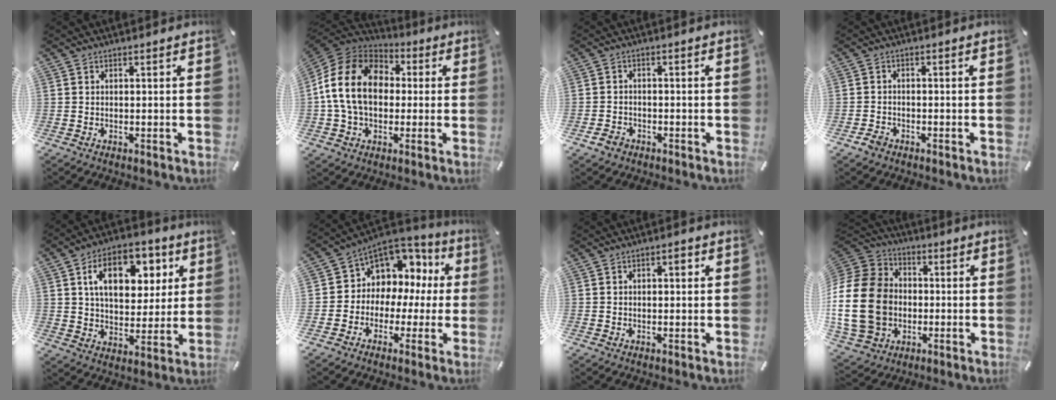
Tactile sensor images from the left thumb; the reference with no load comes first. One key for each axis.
{"total": 17.3, "fx": 0.1, "fy": 13.5, "fz": 10.8, "tx": -0.229, "ty": 0.021, "tz": -0.002}
{"total": 2.9, "fx": -1.9, "fy": 1.9, "fz": 0.8, "tx": -0.020, "ty": 0.007, "tz": -0.040}
{"total": 2.3, "fx": -1.8, "fy": 1.3, "fz": 0.6, "tx": -0.010, "ty": 0.010, "tz": -0.036}
{"total": 14.8, "fx": 6.0, "fy": 9.7, "fz": 9.4, "tx": -0.135, "ty": -0.012, "tz": 0.102}
{"total": 7.8, "fx": 2.2, "fy": 7.4, "fz": 1.5, "tx": -0.036, "ty": -0.038, "tz": 0.043}
{"total": 1.9, "fx": 0.5, "fy": 1.1, "fz": 1.5, "tx": -0.023, "ty": 0.006, "tz": 0.004}
{"total": 23.5, "fx": -3.2, "fy": 19.0, "fz": 13.4, "tx": -0.276, "ty": 0.024, "tz": -0.052}